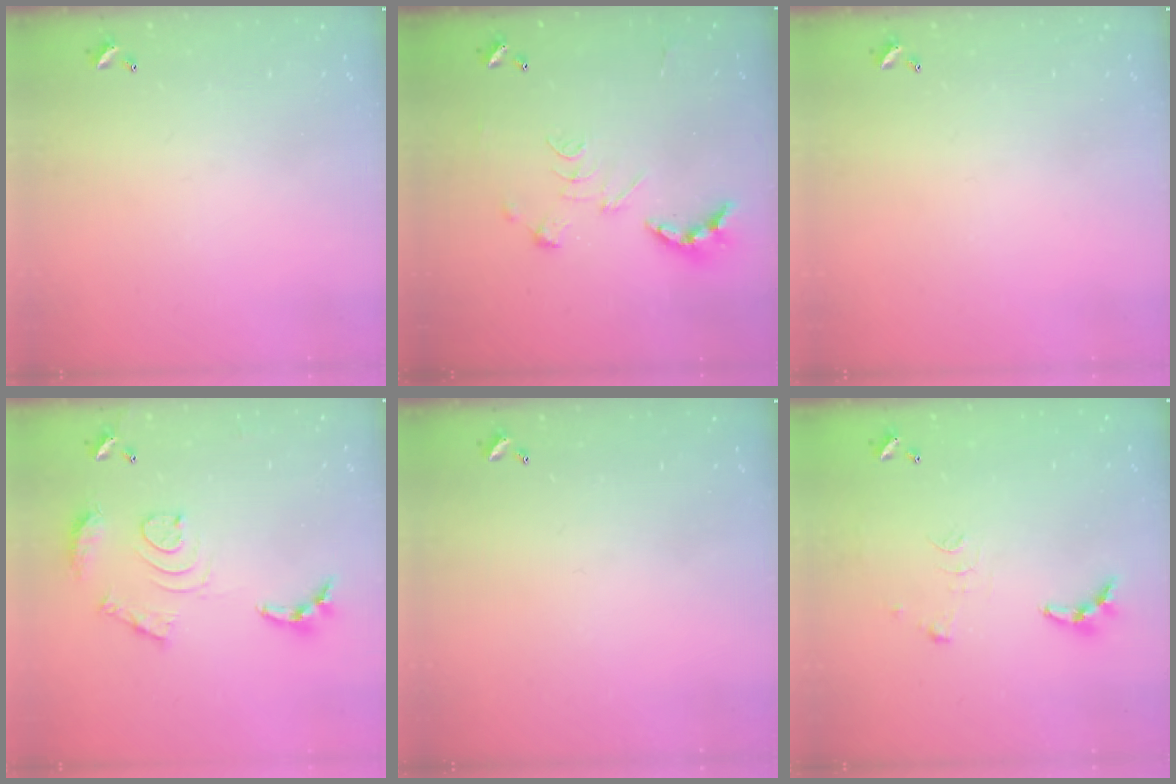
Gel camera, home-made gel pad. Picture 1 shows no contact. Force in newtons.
{"total": 2.5, "press": 2.0, "slide": 1.5}
{"total": 0.0}
{"total": 13.0, "press": 12.9, "slide": 1.1}
{"total": 0.0}
{"total": 6.3, "press": 6.3, "slide": 0.6}